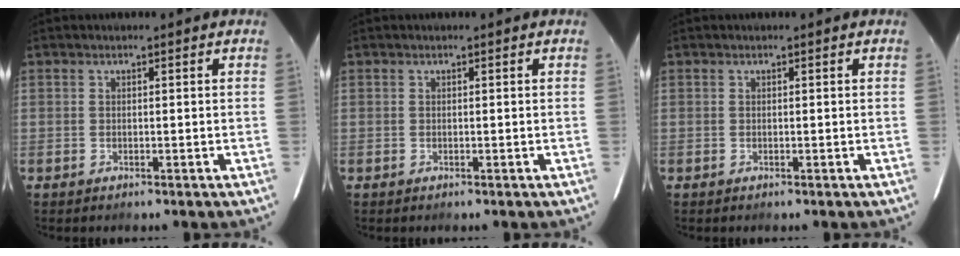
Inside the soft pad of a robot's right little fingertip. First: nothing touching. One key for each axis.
{"total": 0.0}
{"total": 0.0}